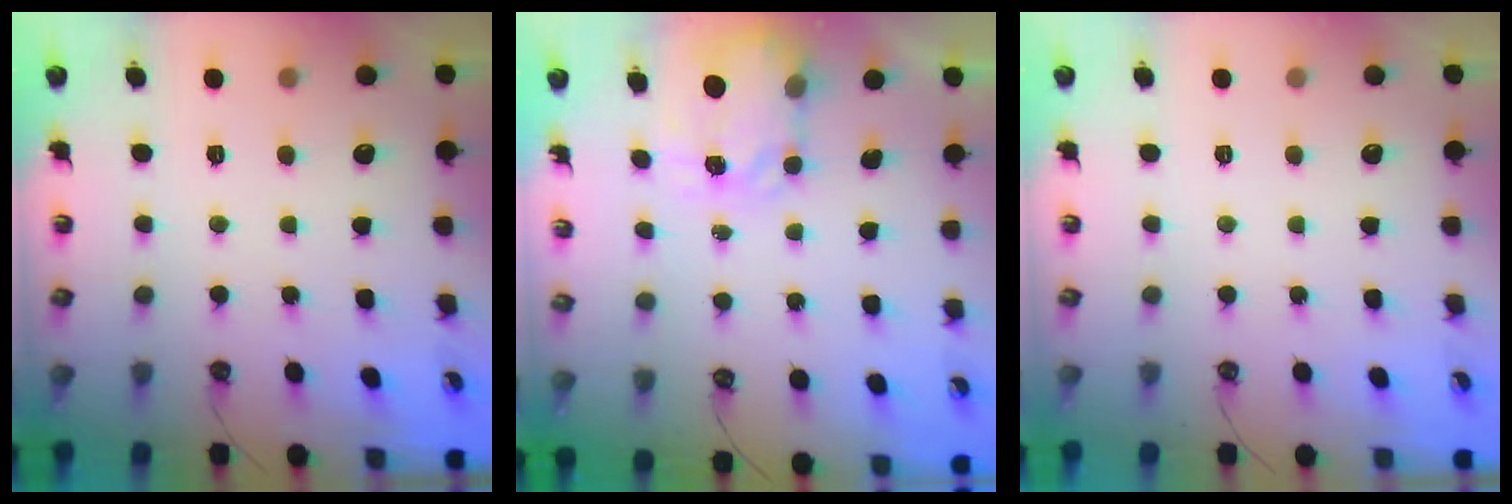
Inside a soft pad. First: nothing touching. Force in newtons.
{"total": 3.7, "press": 3.7, "slide": 0.5}
{"total": 0.0}